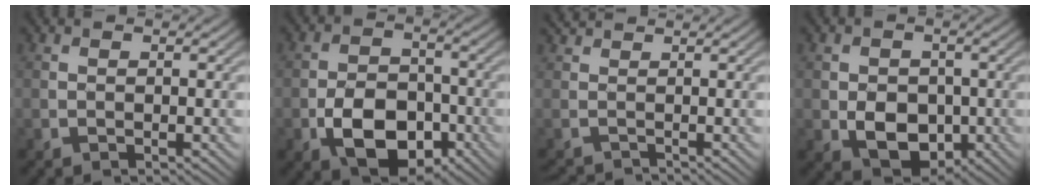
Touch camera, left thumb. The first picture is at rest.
{"total": 9.3, "force": [-3.8, 5.8, 6.1], "torque": [-0.117, -0.010, -0.069]}
{"total": 1.2, "force": [-0.8, 0.7, 0.5], "torque": [-0.023, -0.005, -0.023]}
{"total": 6.4, "force": [-1.5, 4.8, 4.0], "torque": [-0.073, -0.013, -0.028]}